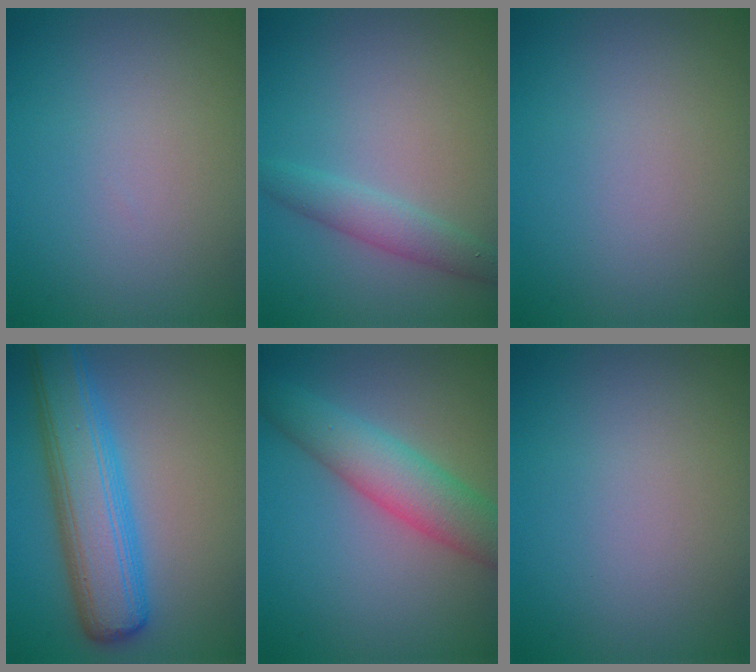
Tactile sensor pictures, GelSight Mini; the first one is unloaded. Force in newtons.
{"total": 2.3, "press": 2.3, "slide": 0.0}
{"total": 0.0}
{"total": 7.8, "press": 7.8, "slide": 0.2}
{"total": 5.3, "press": 5.3, "slide": 0.1}
{"total": 0.0}